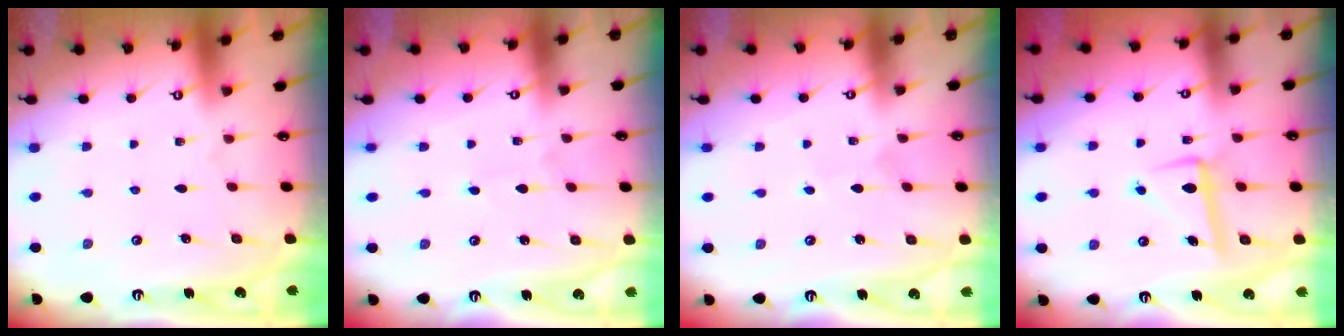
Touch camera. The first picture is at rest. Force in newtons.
{"total": 1.6, "press": 1.6, "slide": 0.1}
{"total": 1.5, "press": 1.4, "slide": 0.1}
{"total": 7.2, "press": 6.9, "slide": 1.9}